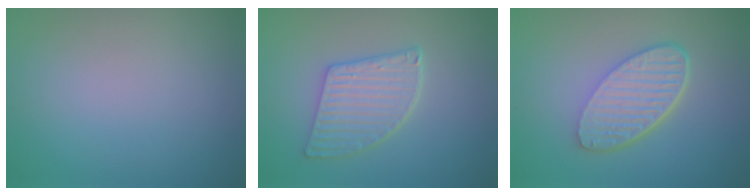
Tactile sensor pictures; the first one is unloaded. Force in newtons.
{"total": 4.1, "press": 3.6, "slide": 1.8}
{"total": 6.1, "press": 4.4, "slide": 4.2}